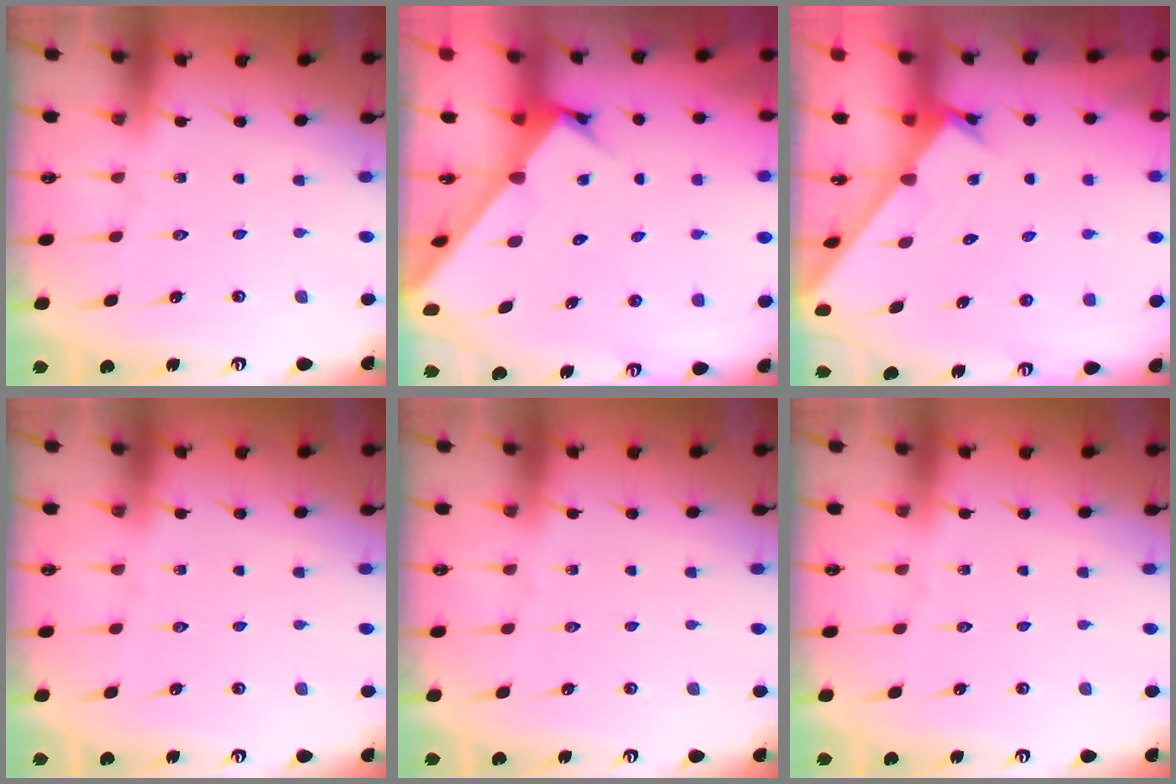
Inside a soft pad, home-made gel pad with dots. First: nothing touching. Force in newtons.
{"total": 4.1, "press": 4.1, "slide": 0.3}
{"total": 1.7, "press": 1.7, "slide": 0.1}
{"total": 0.0}
{"total": 0.0}
{"total": 0.0}